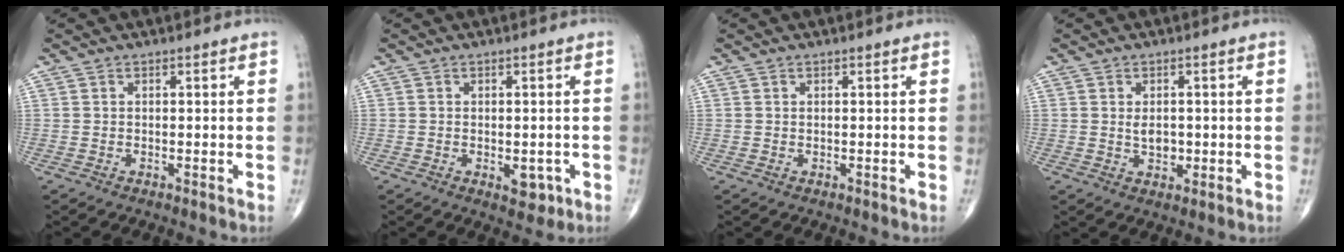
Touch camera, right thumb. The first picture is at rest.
{"total": 3.5, "force": [-1.2, 2.0, 2.6], "torque": [-0.016, -0.001, -0.009]}
{"total": 0.0}
{"total": 3.1, "force": [0.1, 2.0, 2.3], "torque": [-0.028, -0.002, 0.006]}